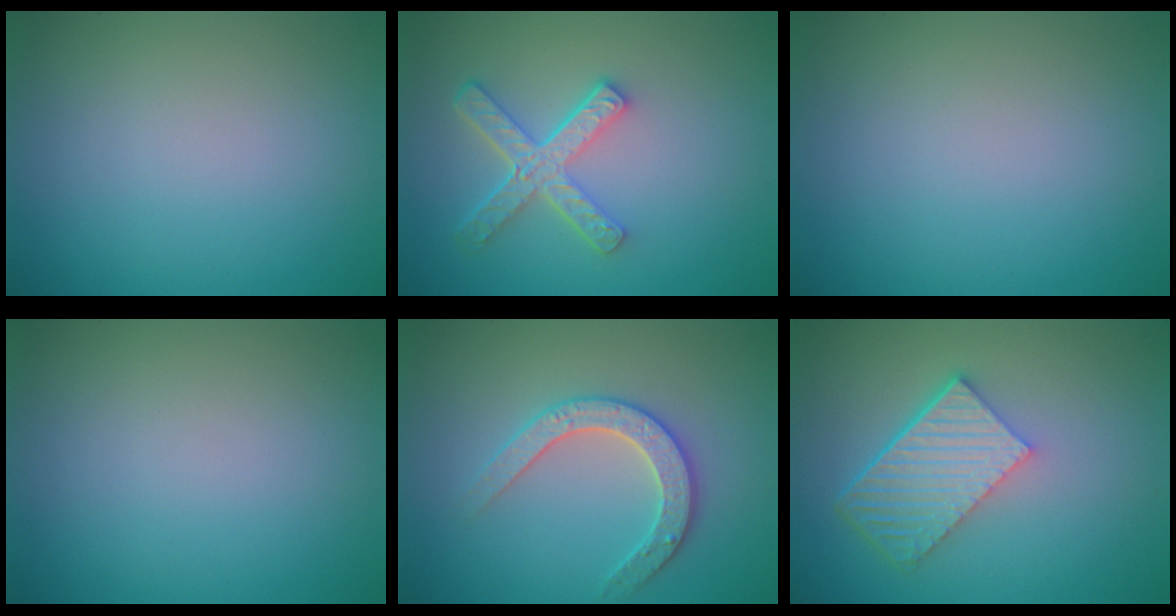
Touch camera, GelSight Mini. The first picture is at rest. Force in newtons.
{"total": 4.5, "press": 3.3, "slide": 3.1}
{"total": 0.0}
{"total": 0.0}
{"total": 3.0, "press": 2.9, "slide": 0.5}
{"total": 6.1, "press": 4.3, "slide": 4.3}